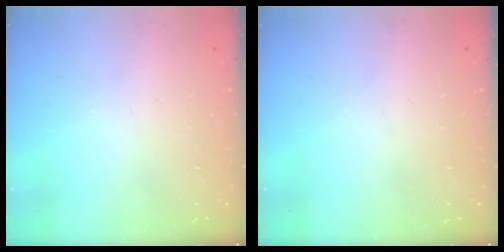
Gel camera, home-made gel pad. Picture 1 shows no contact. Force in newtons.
{"total": 0.0}